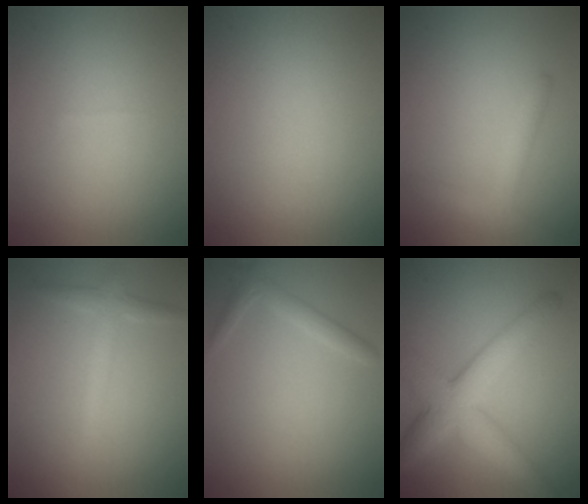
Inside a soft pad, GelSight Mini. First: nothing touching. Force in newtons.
{"total": 0.0}
{"total": 2.6, "press": 2.5, "slide": 0.1}
{"total": 2.3, "press": 2.3, "slide": 0.1}
{"total": 1.5, "press": 1.5, "slide": 0.1}
{"total": 6.8, "press": 6.8, "slide": 0.1}